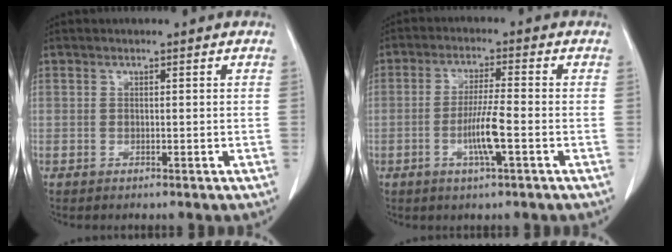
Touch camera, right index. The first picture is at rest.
{"total": 6.0, "force": [-2.0, -0.1, 5.6], "torque": [-0.110, -0.005, -0.038]}